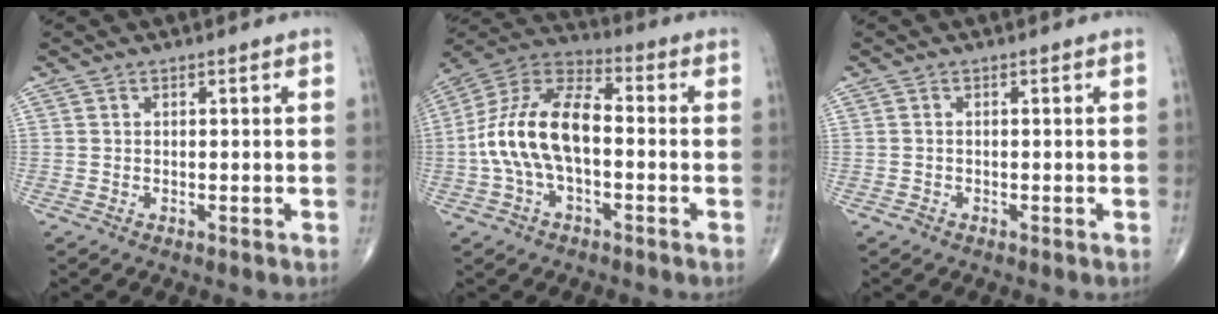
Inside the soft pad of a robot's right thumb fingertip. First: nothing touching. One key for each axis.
{"total": 15.2, "fx": -1.7, "fy": 7.9, "fz": 12.8, "tx": -0.253, "ty": 0.043, "tz": -0.041}
{"total": 0.6, "fx": -0.5, "fy": 0.4, "fz": 0.1, "tx": 0.000, "ty": 0.001, "tz": -0.012}